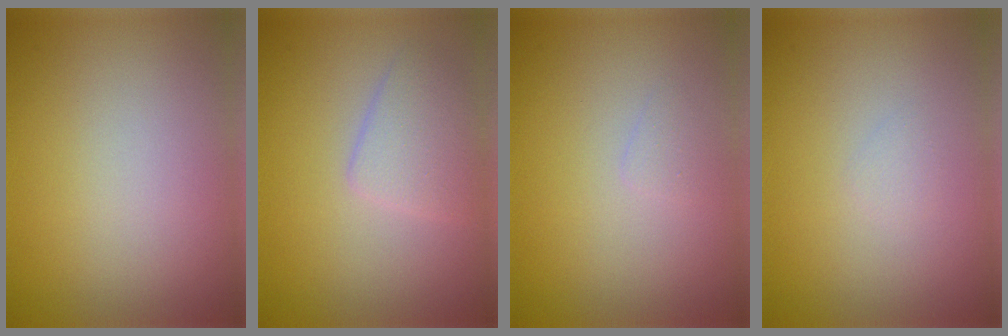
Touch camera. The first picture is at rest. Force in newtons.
{"total": 2.6, "press": 2.6, "slide": 0.2}
{"total": 0.7, "press": 0.7, "slide": 0.0}
{"total": 0.5, "press": 0.5, "slide": 0.0}